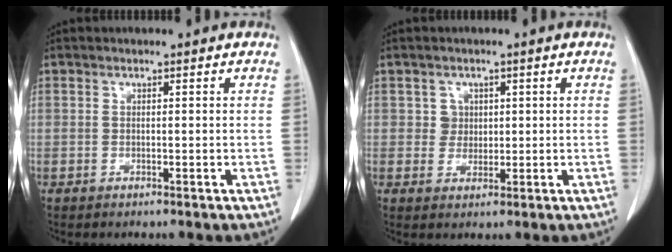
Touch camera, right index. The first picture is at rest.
{"total": 2.4, "force": [0.7, 2.3, 0.3], "torque": [0.001, 0.001, 0.010]}